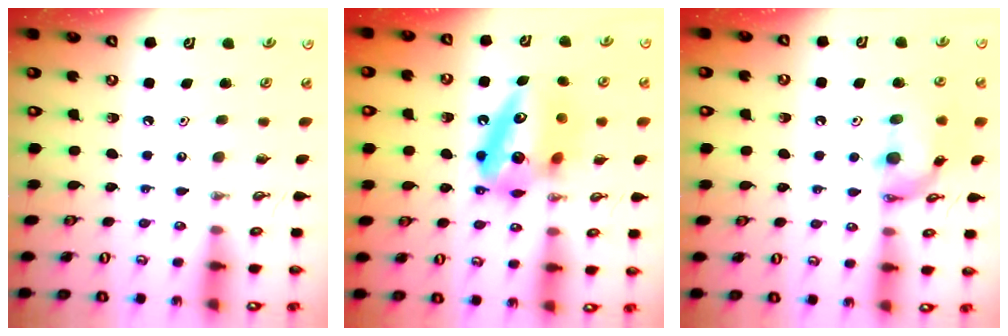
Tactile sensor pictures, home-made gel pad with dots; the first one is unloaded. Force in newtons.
{"total": 15.5, "press": 15.4, "slide": 1.3}
{"total": 13.8, "press": 13.7, "slide": 1.6}